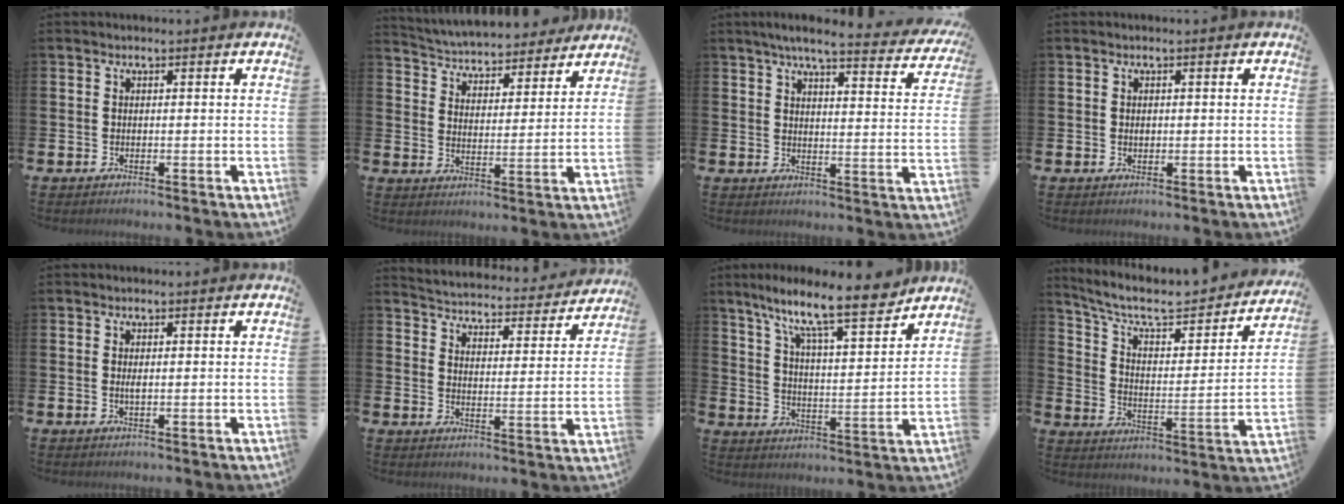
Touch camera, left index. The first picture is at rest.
{"total": 4.9, "force": [4.8, 1.1, 0.2], "torque": [-0.030, -0.045, 0.079]}
{"total": 5.5, "force": [4.8, 0.4, 2.7], "torque": [-0.061, -0.030, 0.078]}
{"total": 0.7, "force": [0.2, 0.5, 0.4], "torque": [-0.001, 0.000, 0.000]}
{"total": 0.9, "force": [0.2, 0.3, 0.9], "torque": [-0.016, 0.001, 0.003]}
{"total": 4.3, "force": [4.2, 0.5, 0.3], "torque": [-0.028, -0.043, 0.068]}
{"total": 11.3, "force": [9.6, 1.1, 5.9], "torque": [-0.131, -0.065, 0.158]}
{"total": 7.6, "force": [6.2, 2.5, 3.6], "torque": [-0.101, -0.042, 0.100]}